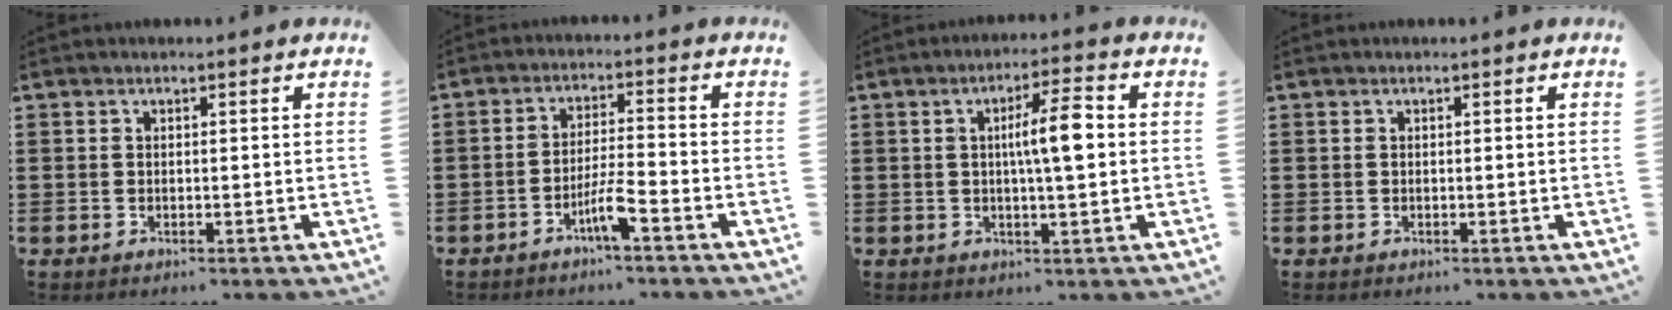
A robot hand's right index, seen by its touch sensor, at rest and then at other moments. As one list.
[{"total": 4.8, "force": [-3.1, 0.3, 3.7], "torque": [-0.076, -0.005, -0.058]}, {"total": 6.6, "force": [0.6, 1.0, 6.5], "torque": [-0.112, 0.001, 0.004]}, {"total": 0.0}]